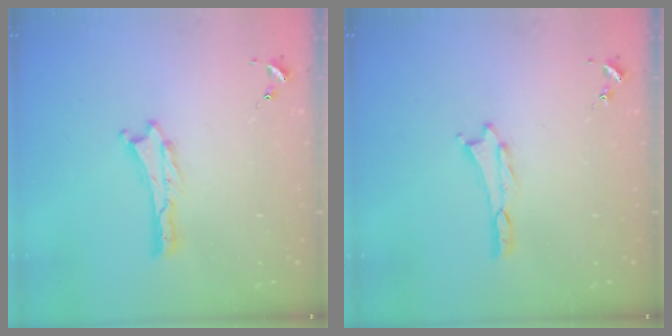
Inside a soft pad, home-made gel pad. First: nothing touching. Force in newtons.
{"total": 0.0}